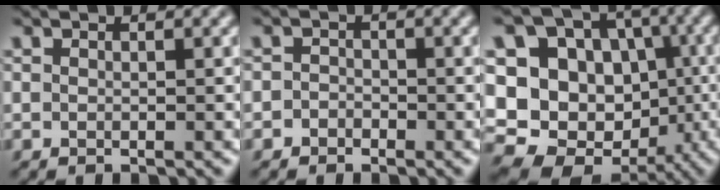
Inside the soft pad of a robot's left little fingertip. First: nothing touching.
{"total": 1.3, "force": [-0.7, 1.1, 0.2], "torque": [0.017, 0.005, -0.022]}
{"total": 17.1, "force": [-1.9, 15.4, 7.1], "torque": [-0.184, 0.017, -0.037]}